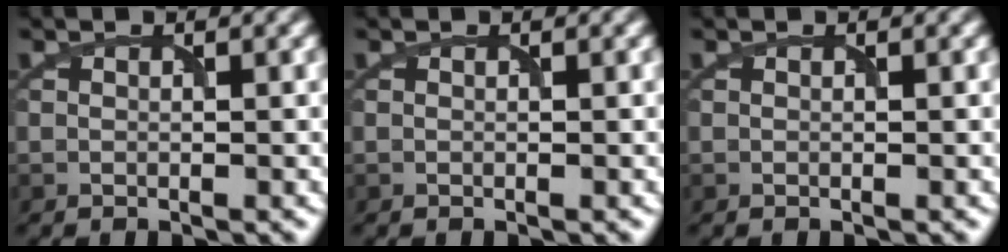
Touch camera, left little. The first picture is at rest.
{"total": 0.0}
{"total": 0.0}